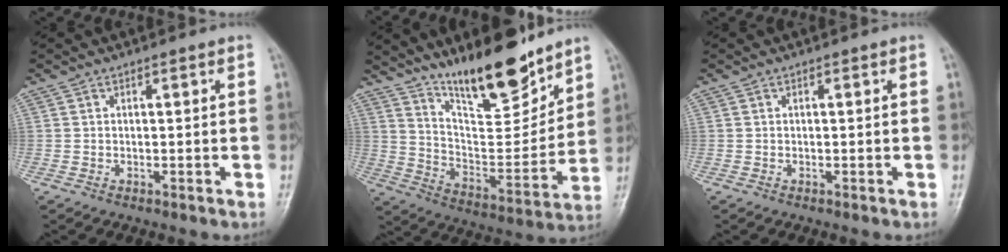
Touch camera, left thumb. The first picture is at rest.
{"total": 16.8, "force": [13.3, 4.4, 9.2], "torque": [-0.108, -0.093, 0.233]}
{"total": 0.0}